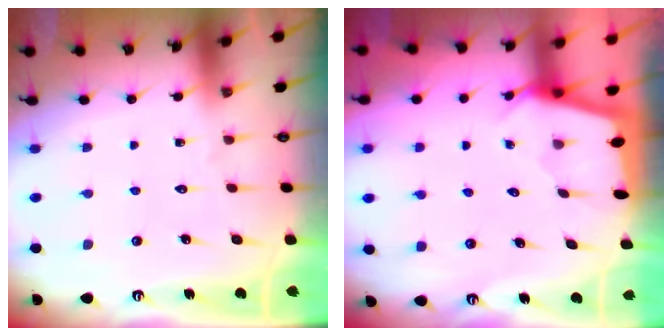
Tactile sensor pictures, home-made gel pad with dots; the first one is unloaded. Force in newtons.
{"total": 2.2, "press": 2.2, "slide": 0.3}